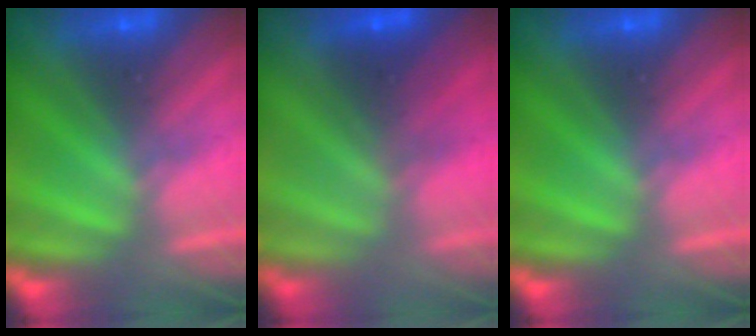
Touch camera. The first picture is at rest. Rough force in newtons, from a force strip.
{"total": 1.9}
{"total": 0.0}